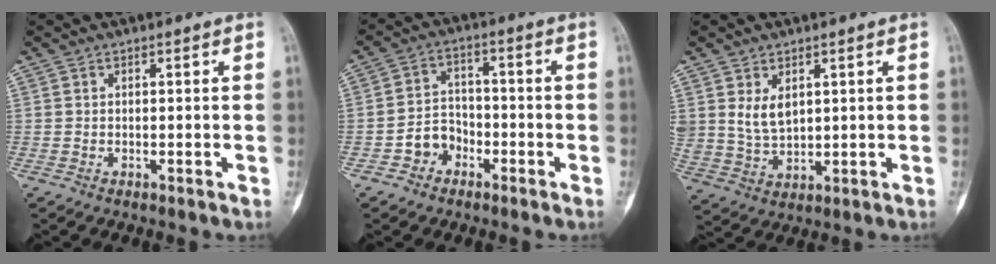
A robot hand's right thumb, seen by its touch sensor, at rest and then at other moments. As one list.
[{"total": 5.9, "force": [-2.8, 4.7, 2.1], "torque": [-0.010, 0.033, -0.054]}, {"total": 5.8, "force": [2.2, 3.7, 3.9], "torque": [-0.062, -0.017, 0.056]}]